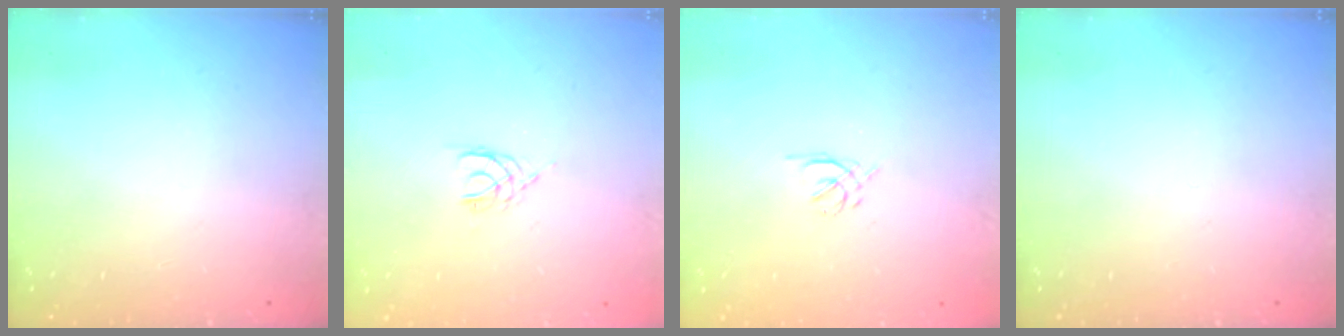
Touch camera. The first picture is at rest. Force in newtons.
{"total": 2.0, "press": 1.9, "slide": 0.3}
{"total": 1.6, "press": 1.5, "slide": 0.5}
{"total": 0.0}